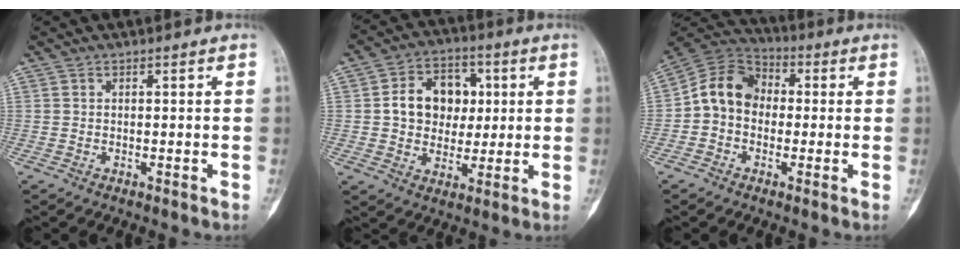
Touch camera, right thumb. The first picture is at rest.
{"total": 12.1, "force": [1.7, 9.5, 7.3], "torque": [-0.071, 0.010, 0.025]}
{"total": 10.6, "force": [-0.5, 8.6, 6.1], "torque": [-0.096, 0.037, -0.027]}